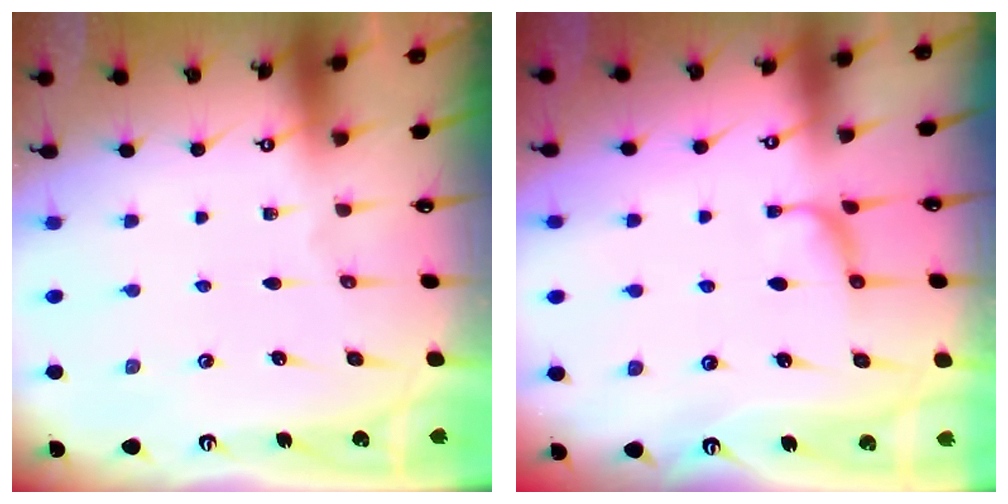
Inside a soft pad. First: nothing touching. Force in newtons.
{"total": 0.0}